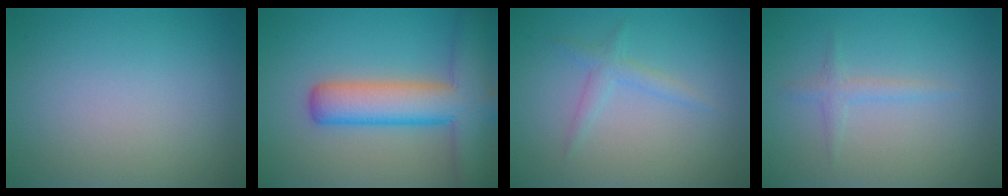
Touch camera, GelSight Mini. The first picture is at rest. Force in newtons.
{"total": 8.1, "press": 8.1, "slide": 0.5}
{"total": 1.6, "press": 1.6, "slide": 0.1}
{"total": 1.3, "press": 1.2, "slide": 0.0}